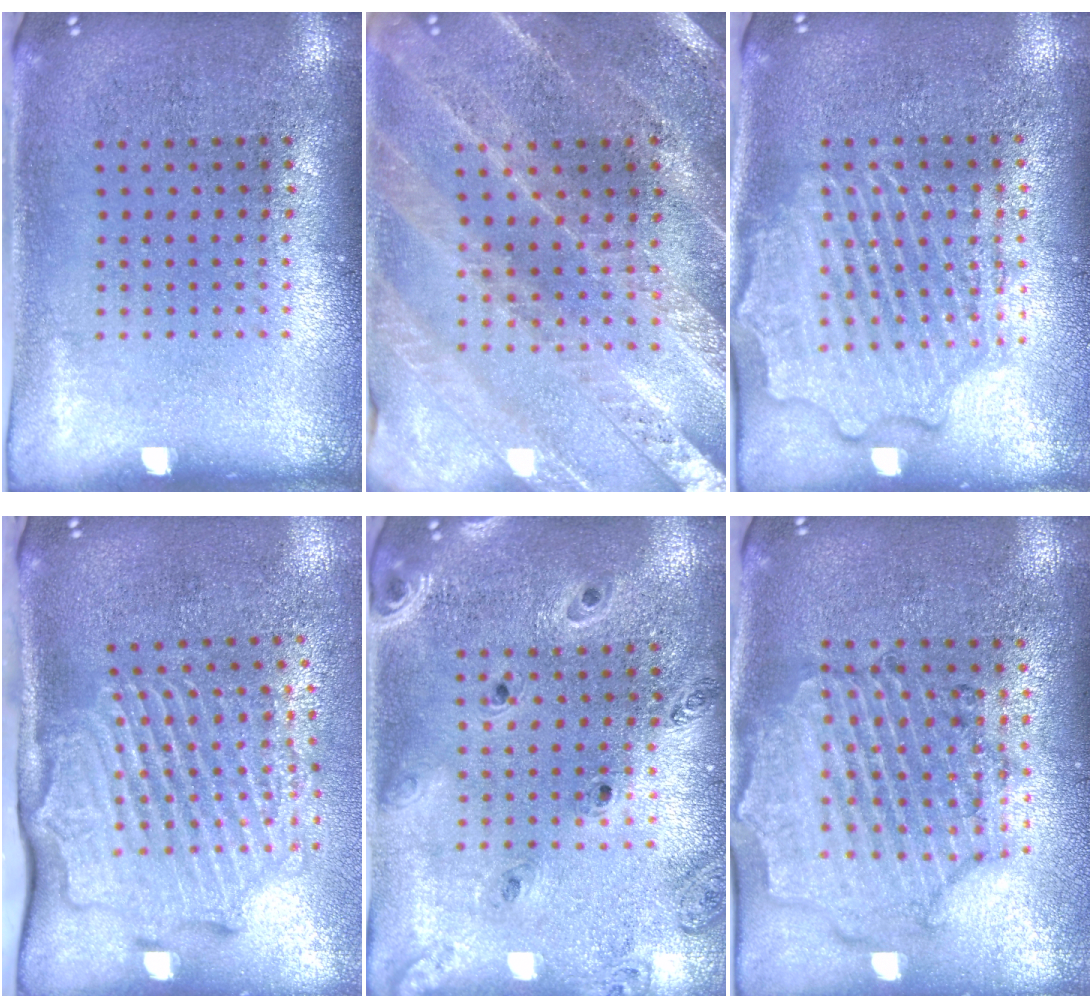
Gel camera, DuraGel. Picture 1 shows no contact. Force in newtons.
{"total": 1.8, "press": 1.8, "slide": 0.1}
{"total": 2.2, "press": 2.2, "slide": 0.2}
{"total": 2.9, "press": 2.3, "slide": 1.8}
{"total": 0.9, "press": 0.9, "slide": 0.1}
{"total": 1.7, "press": 1.7, "slide": 0.3}